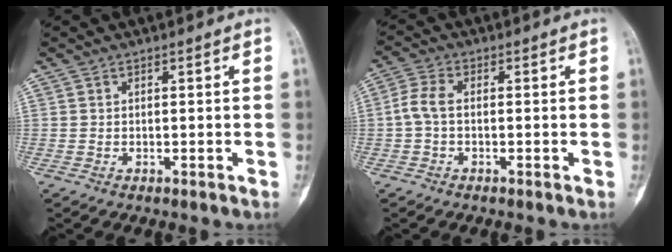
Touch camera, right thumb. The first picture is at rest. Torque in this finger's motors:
{"motor_torque": [0.01, 0.02, 0.28, -0.27, 0.04]}